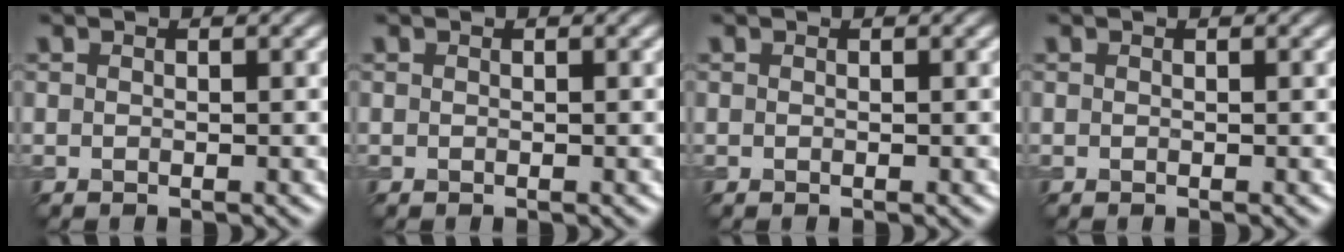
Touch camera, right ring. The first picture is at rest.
{"total": 0.0}
{"total": 0.0}
{"total": 0.0}